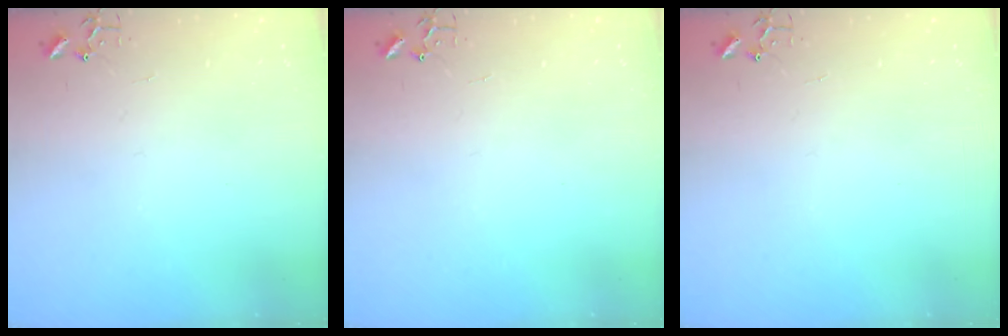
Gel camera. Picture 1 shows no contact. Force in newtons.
{"total": 0.0}
{"total": 0.0}